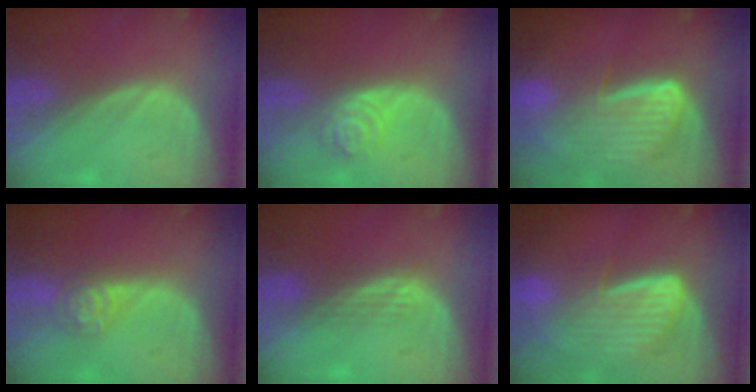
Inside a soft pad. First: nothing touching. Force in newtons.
{"total": 3.9, "press": 3.7, "slide": 1.3}
{"total": 9.3, "press": 8.1, "slide": 4.6}
{"total": 4.1, "press": 4.0, "slide": 0.8}
{"total": 2.9, "press": 2.5, "slide": 1.5}
{"total": 8.5, "press": 7.7, "slide": 3.6}